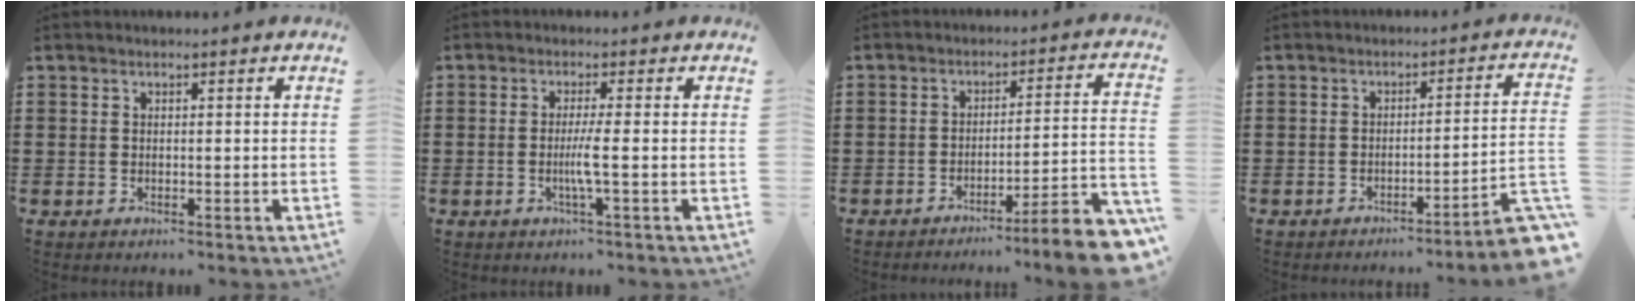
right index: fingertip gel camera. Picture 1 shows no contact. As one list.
[{"total": 3.3, "force": [-0.7, -0.4, 3.2], "torque": [-0.064, -0.011, -0.019]}, {"total": 6.9, "force": [-5.1, -0.3, 4.6], "torque": [-0.070, -0.012, -0.100]}, {"total": 4.6, "force": [-3.2, -0.3, 3.3], "torque": [-0.059, -0.021, -0.064]}]